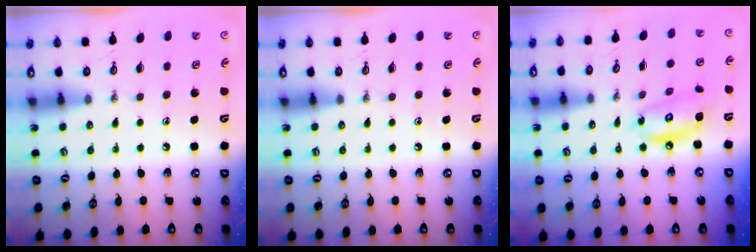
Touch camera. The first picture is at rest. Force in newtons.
{"total": 0.0}
{"total": 9.7, "press": 9.7, "slide": 0.9}